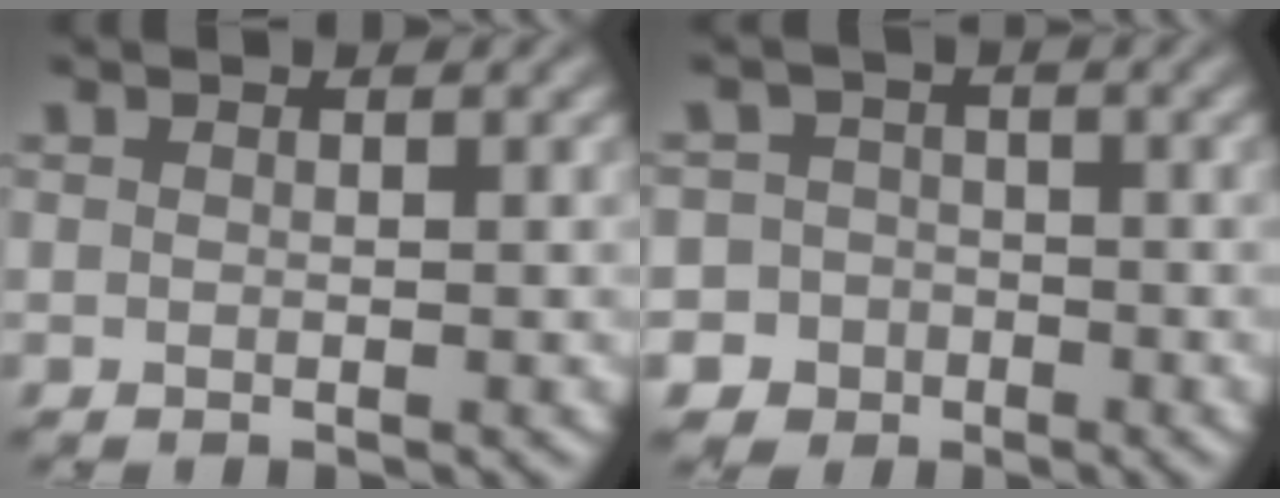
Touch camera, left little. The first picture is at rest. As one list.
[{"total": 5.4, "force": [-2.7, 4.7, 0.3], "torque": [0.019, -0.003, -0.063]}]